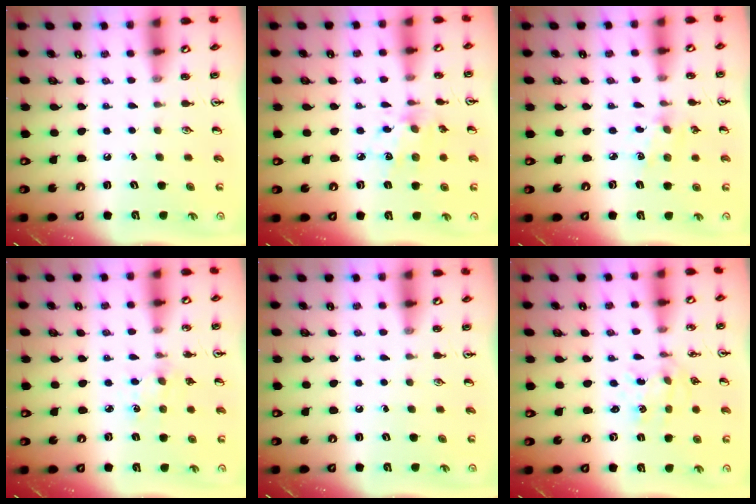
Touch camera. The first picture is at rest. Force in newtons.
{"total": 9.1, "press": 9.1, "slide": 0.6}
{"total": 2.4, "press": 2.4, "slide": 0.6}
{"total": 4.5, "press": 4.5, "slide": 0.5}
{"total": 0.0}
{"total": 0.9, "press": 0.9, "slide": 0.1}